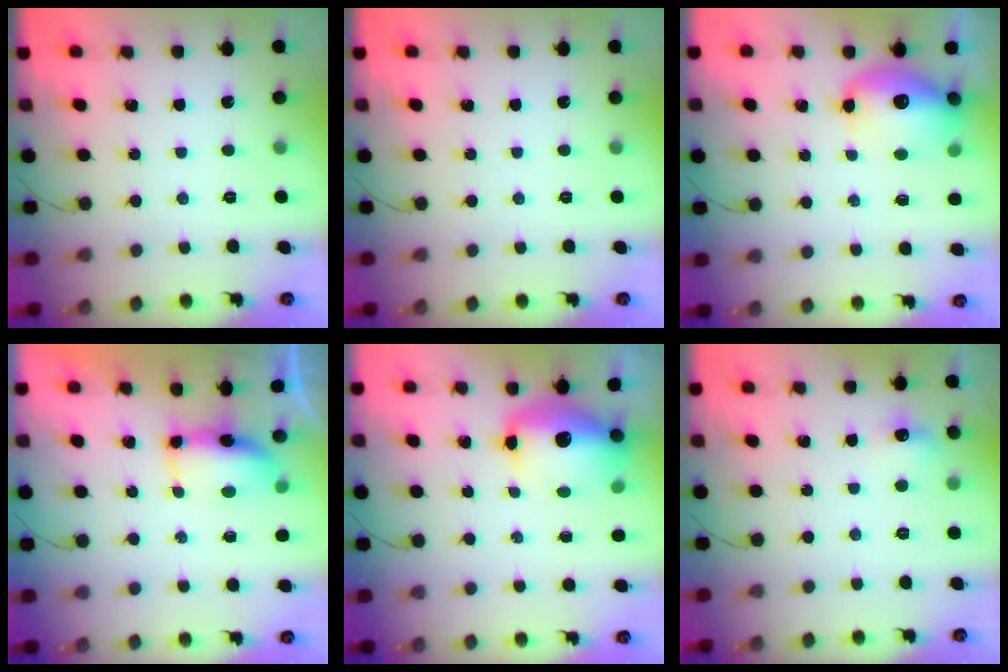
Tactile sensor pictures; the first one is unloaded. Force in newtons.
{"total": 0.0}
{"total": 12.9, "press": 12.6, "slide": 2.6}
{"total": 7.5, "press": 6.8, "slide": 3.2}
{"total": 12.9, "press": 12.5, "slide": 3.3}
{"total": 6.2, "press": 5.9, "slide": 1.8}